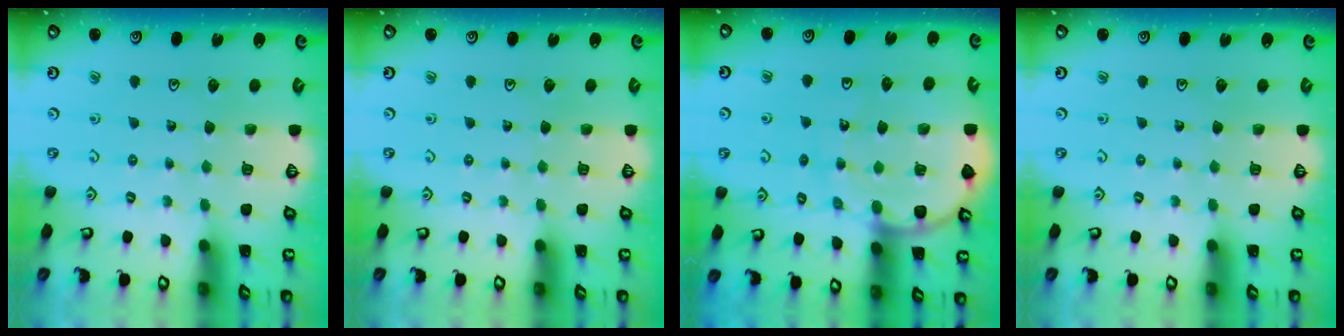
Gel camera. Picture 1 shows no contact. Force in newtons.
{"total": 0.0}
{"total": 10.7, "press": 10.6, "slide": 1.4}
{"total": 0.0}